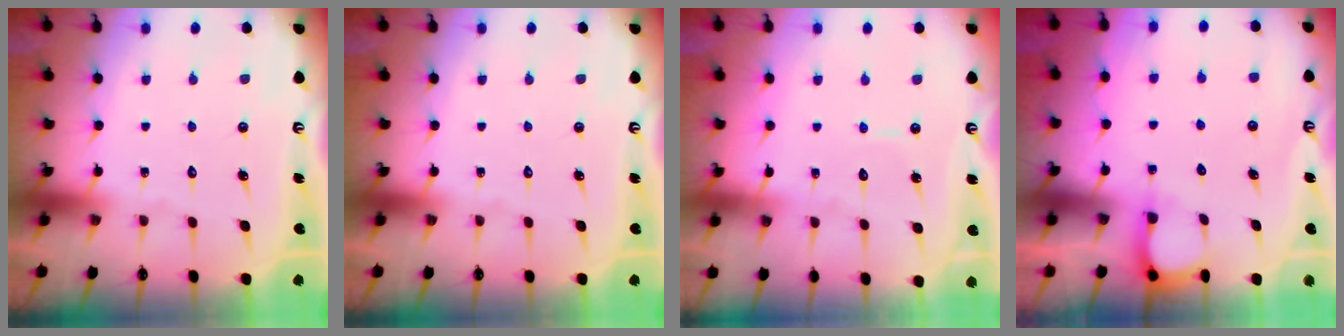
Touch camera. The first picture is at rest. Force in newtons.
{"total": 0.0}
{"total": 5.0, "press": 5.0, "slide": 0.5}
{"total": 3.2, "press": 3.1, "slide": 0.5}